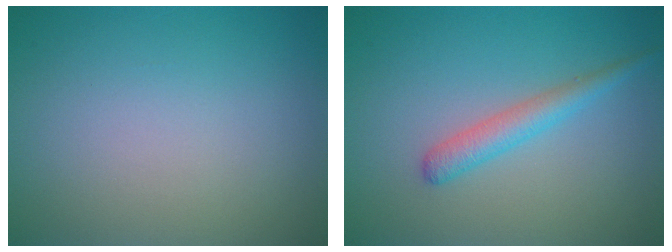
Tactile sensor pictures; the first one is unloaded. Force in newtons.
{"total": 2.3, "press": 2.3, "slide": 0.1}